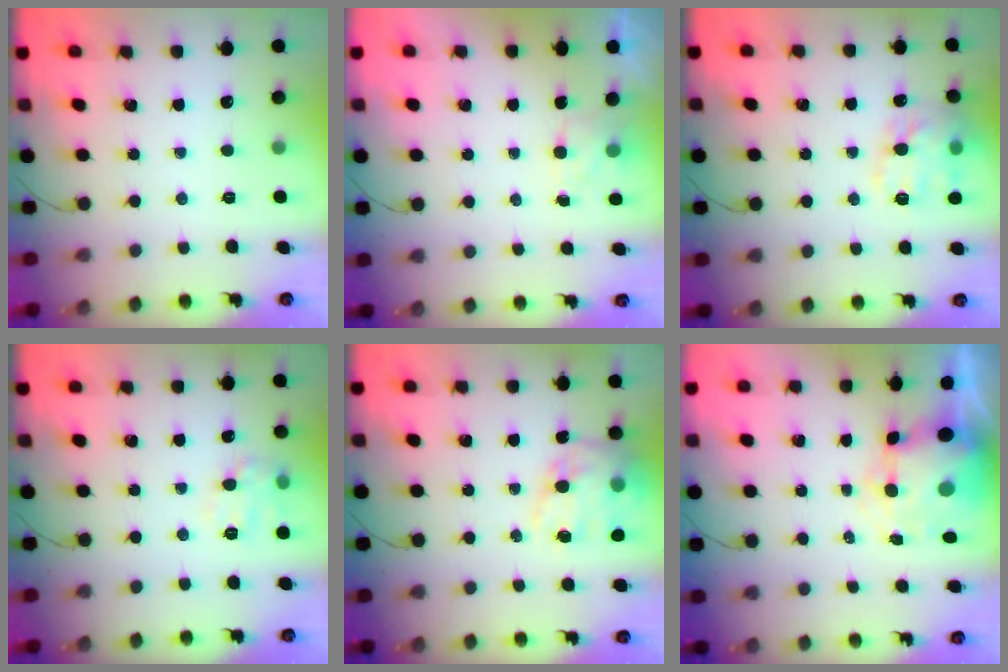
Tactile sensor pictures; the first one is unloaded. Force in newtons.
{"total": 3.3, "press": 3.2, "slide": 0.8}
{"total": 15.4, "press": 15.3, "slide": 1.6}
{"total": 9.1, "press": 9.1, "slide": 0.4}
{"total": 16.4, "press": 16.0, "slide": 3.7}
{"total": 8.9, "press": 8.6, "slide": 2.3}